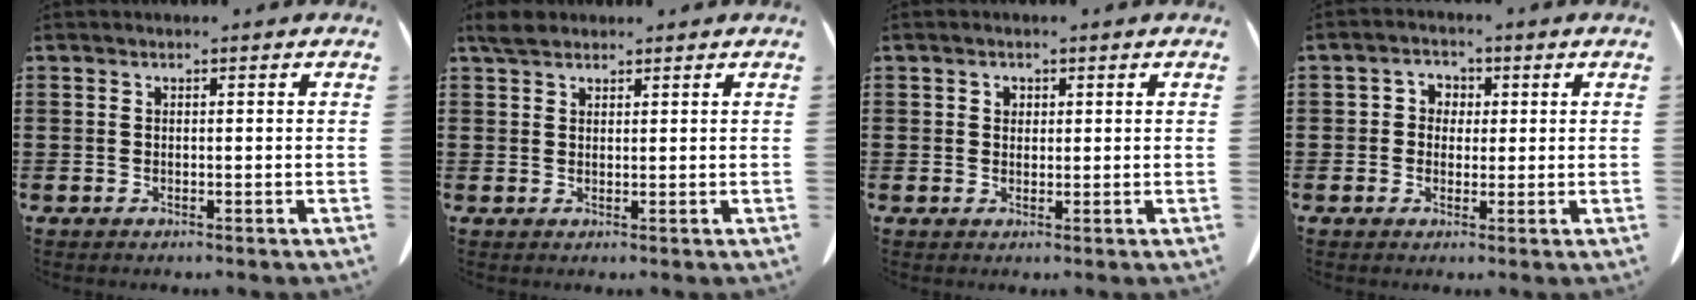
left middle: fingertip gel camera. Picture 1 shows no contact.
{"total": 2.6, "force": [2.1, 1.1, 1.1], "torque": [-0.027, 0.007, 0.040]}
{"total": 1.2, "force": [0.6, 1.0, 0.5], "torque": [-0.012, 0.006, 0.011]}
{"total": 2.4, "force": [0.1, 2.3, 0.7], "torque": [-0.026, 0.012, -0.004]}